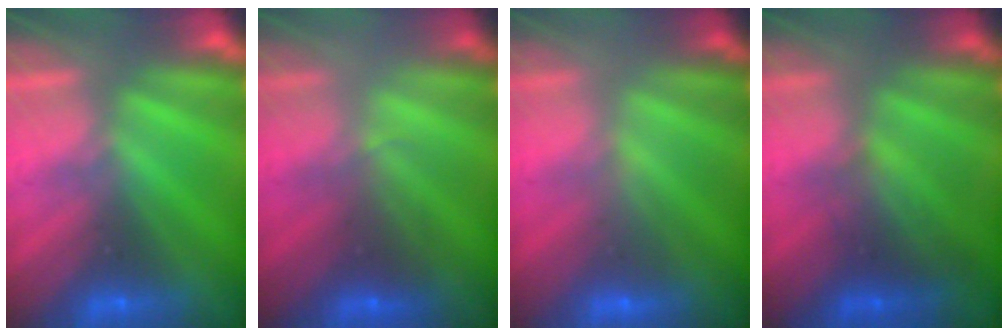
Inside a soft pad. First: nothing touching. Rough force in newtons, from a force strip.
{"total": 2.1}
{"total": 2.2}
{"total": 2.0}